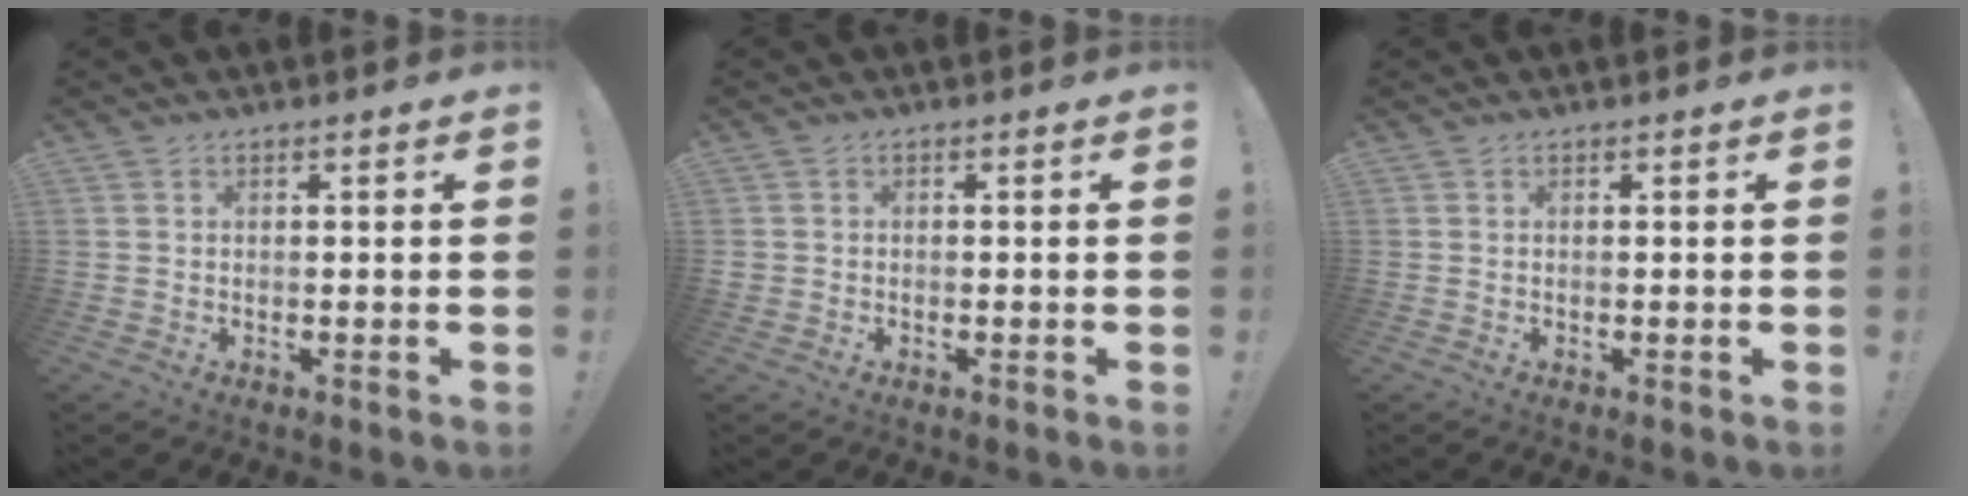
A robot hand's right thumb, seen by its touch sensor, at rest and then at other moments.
{"total": 1.3, "force": [-0.4, 1.2, 0.4], "torque": [-0.012, 0.008, -0.007]}
{"total": 0.0}